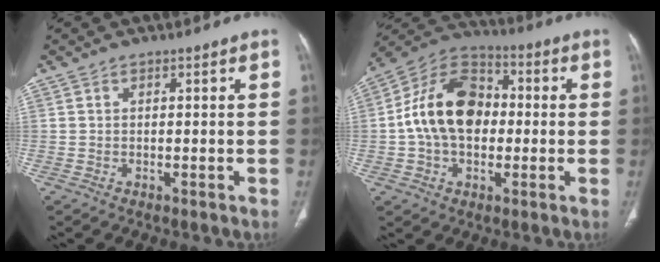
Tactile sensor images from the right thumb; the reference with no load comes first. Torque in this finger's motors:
{"motor_torque": [0.51, 2.41, 1.51, -0.21, 0.16]}